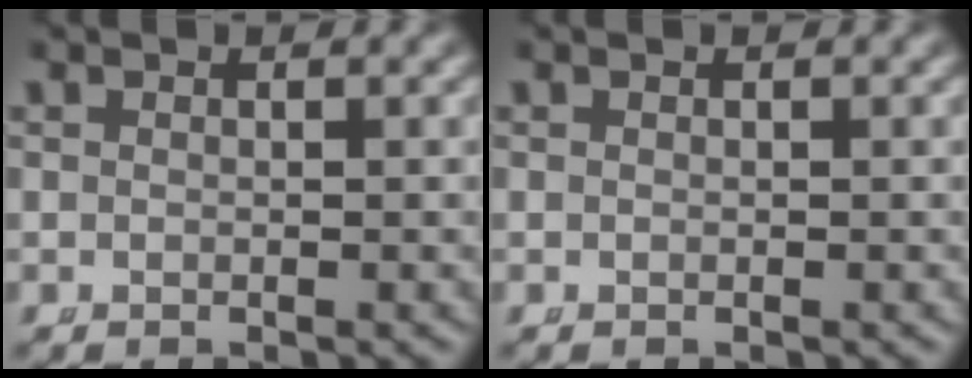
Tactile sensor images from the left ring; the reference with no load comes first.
{"total": 0.0}